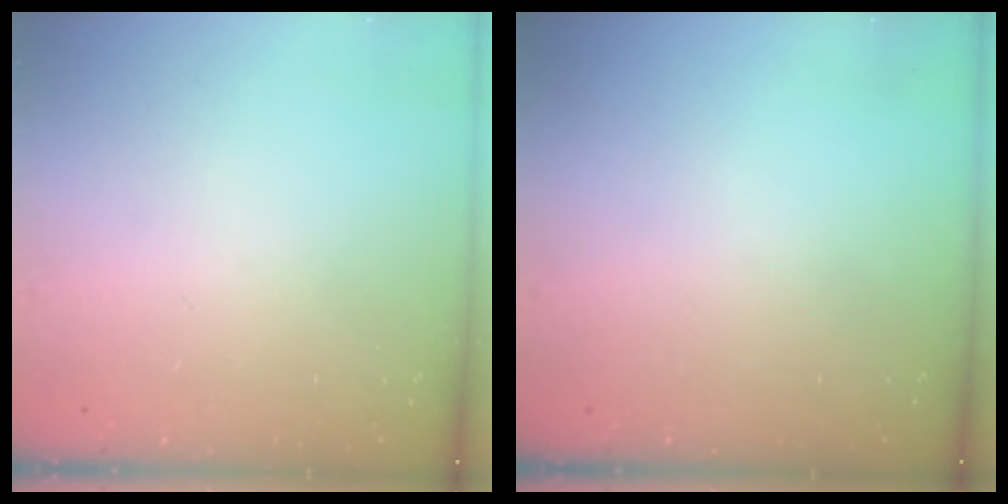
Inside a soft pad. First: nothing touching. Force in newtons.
{"total": 0.0}